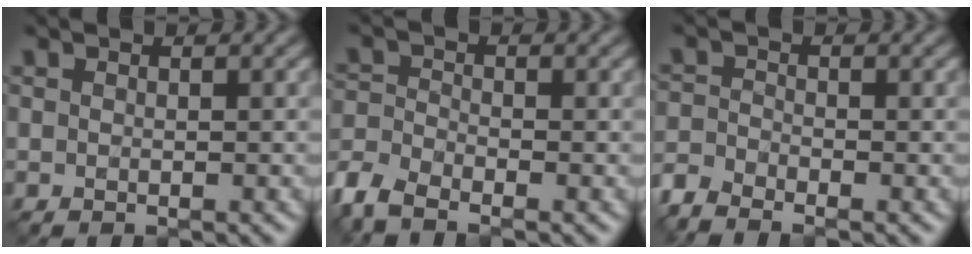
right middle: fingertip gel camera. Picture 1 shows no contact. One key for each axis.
{"total": 4.3, "fx": -3.3, "fy": 1.6, "fz": 2.2, "tx": -0.053, "ty": -0.007, "tz": -0.081}
{"total": 2.8, "fx": -2.5, "fy": 0.7, "fz": 1.0, "tx": -0.024, "ty": -0.009, "tz": -0.066}